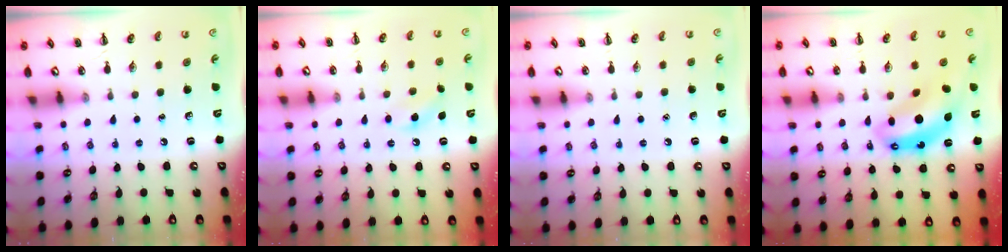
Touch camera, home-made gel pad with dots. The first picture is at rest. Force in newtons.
{"total": 6.2, "press": 6.0, "slide": 1.8}
{"total": 1.5, "press": 1.4, "slide": 0.1}
{"total": 10.6, "press": 10.2, "slide": 2.9}